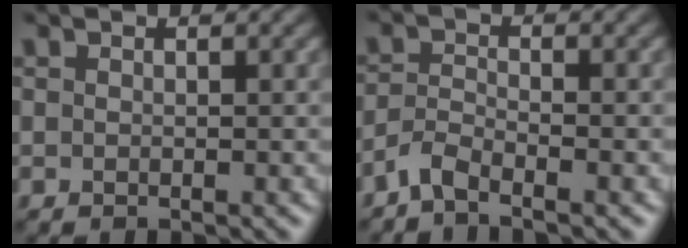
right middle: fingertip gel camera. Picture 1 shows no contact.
{"total": 2.4, "force": [-2.0, 0.5, 1.4], "torque": [-0.029, 0.000, -0.048]}